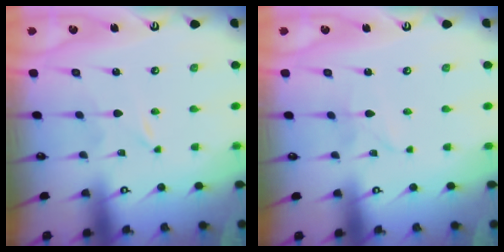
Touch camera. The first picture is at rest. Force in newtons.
{"total": 2.3, "press": 2.3, "slide": 0.0}